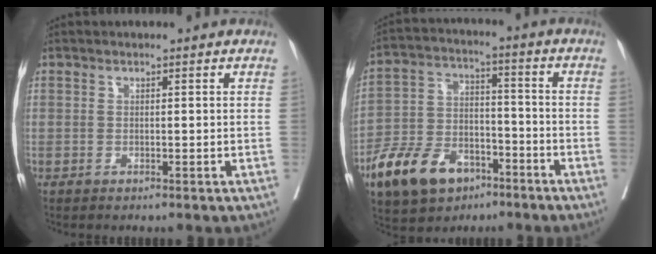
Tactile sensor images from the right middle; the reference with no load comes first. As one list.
[{"total": 12.8, "force": [-7.7, 7.5, 6.9], "torque": [-0.137, 0.004, -0.136]}]